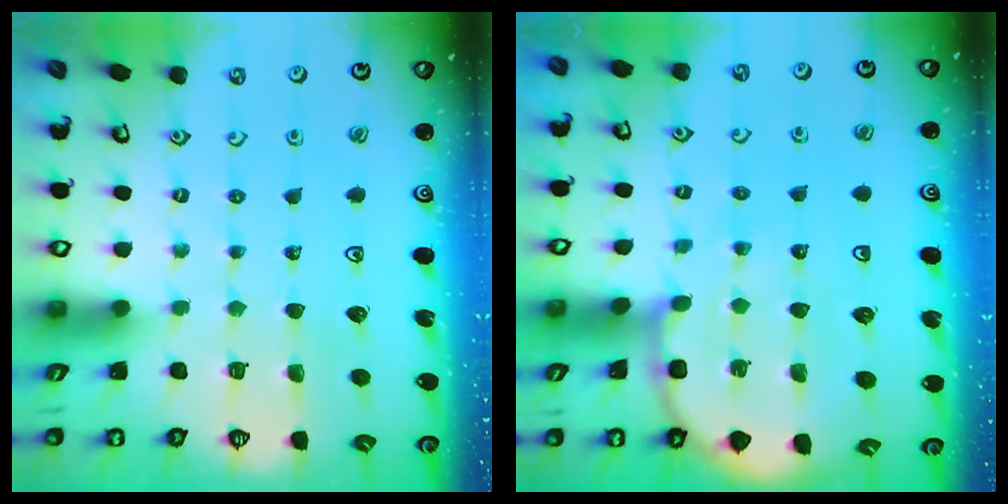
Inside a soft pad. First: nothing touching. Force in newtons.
{"total": 8.5, "press": 8.4, "slide": 1.2}